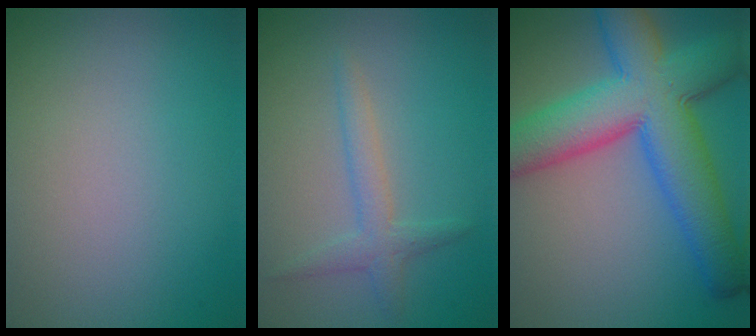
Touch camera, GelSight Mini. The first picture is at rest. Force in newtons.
{"total": 2.0, "press": 2.0, "slide": 0.1}
{"total": 10.8, "press": 10.8, "slide": 0.3}